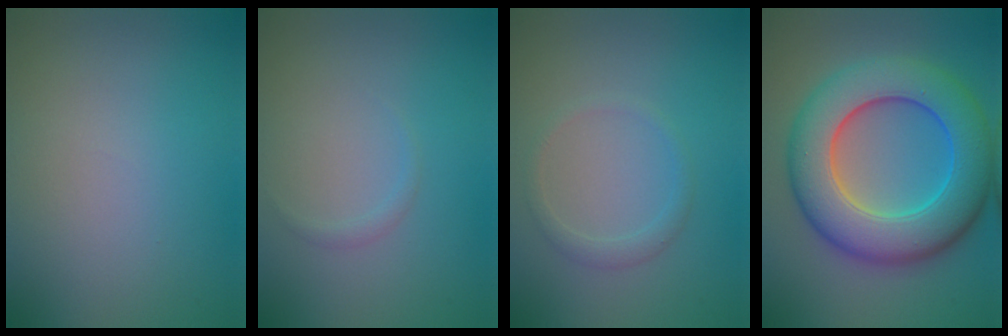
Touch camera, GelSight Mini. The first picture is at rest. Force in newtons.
{"total": 0.6, "press": 0.6, "slide": 0.1}
{"total": 1.3, "press": 1.3, "slide": 0.2}
{"total": 11.1, "press": 11.1, "slide": 0.3}